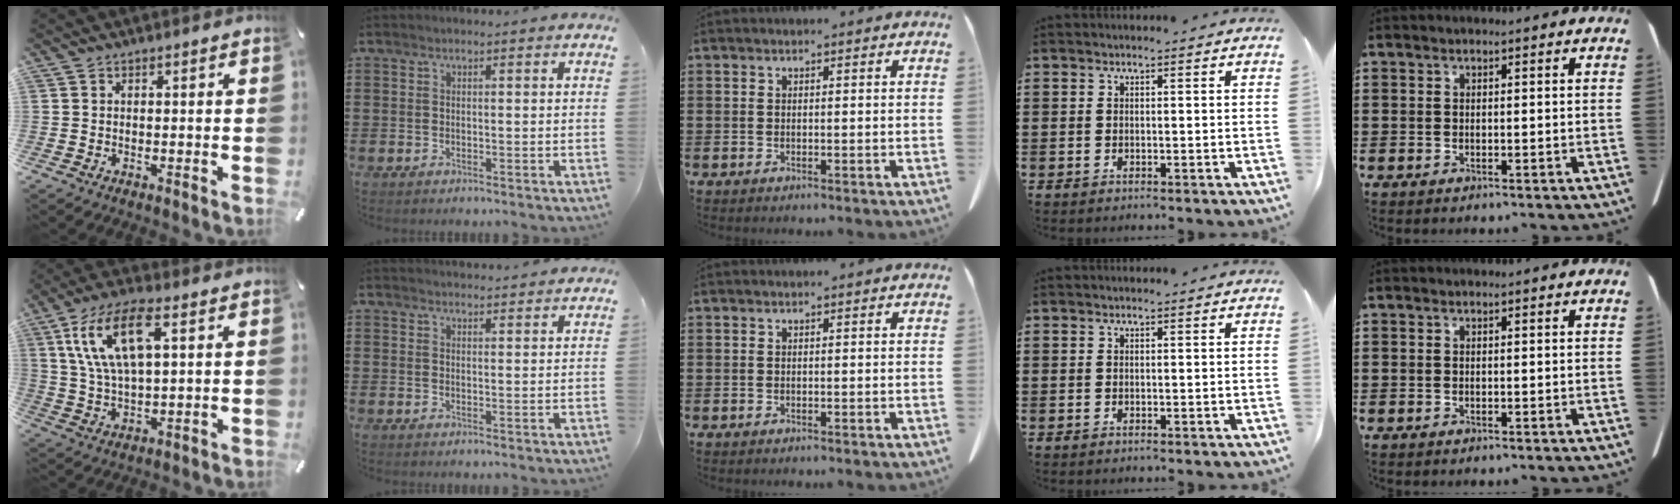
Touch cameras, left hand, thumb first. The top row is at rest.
{"thumb": {"total": 14.0, "force": [5.6, 5.9, 11.4], "torque": [-0.251, 0.008, 0.097]}, "index": {"total": 2.1, "force": [2.1, 0.0, -0.1], "torque": [-0.005, -0.005, 0.041]}}